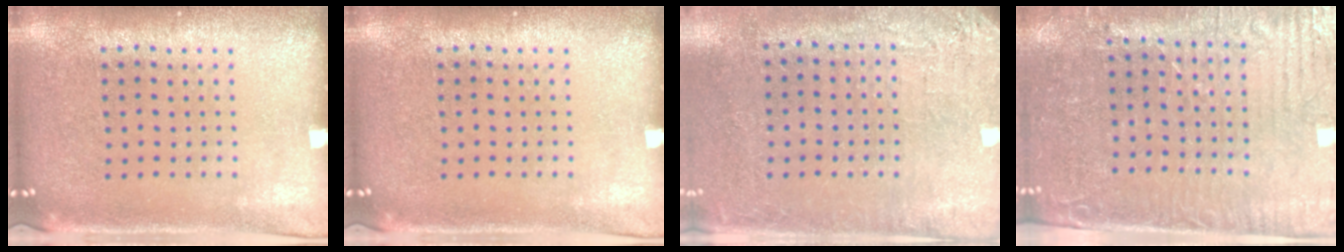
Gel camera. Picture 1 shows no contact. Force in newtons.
{"total": 0.0}
{"total": 2.7, "press": 2.3, "slide": 1.3}
{"total": 3.8, "press": 3.5, "slide": 1.5}